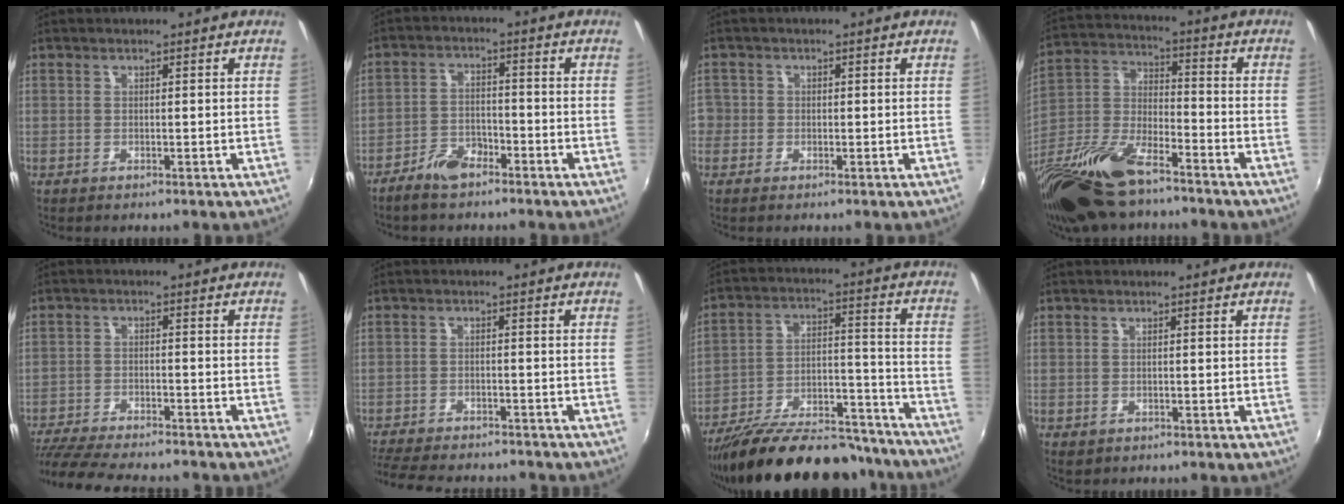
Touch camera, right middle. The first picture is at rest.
{"total": 5.8, "force": [-4.6, 2.2, 2.7], "torque": [-0.065, 0.005, -0.084]}
{"total": 3.4, "force": [-1.2, 3.1, 0.7], "torque": [-0.017, 0.002, -0.023]}
{"total": 21.0, "force": [-14.5, 8.0, 12.8], "torque": [-0.282, -0.029, -0.273]}
{"total": 15.6, "force": [-13.7, 2.8, 6.9], "torque": [-0.151, -0.029, -0.220]}
{"total": 13.2, "force": [-11.6, 3.5, 5.3], "torque": [-0.127, -0.021, -0.178]}
{"total": 26.3, "force": [-22.0, 8.3, 11.7], "torque": [-0.206, 0.006, -0.308]}
{"total": 0.9, "force": [-0.3, 0.8, 0.4], "torque": [-0.006, -0.002, -0.004]}